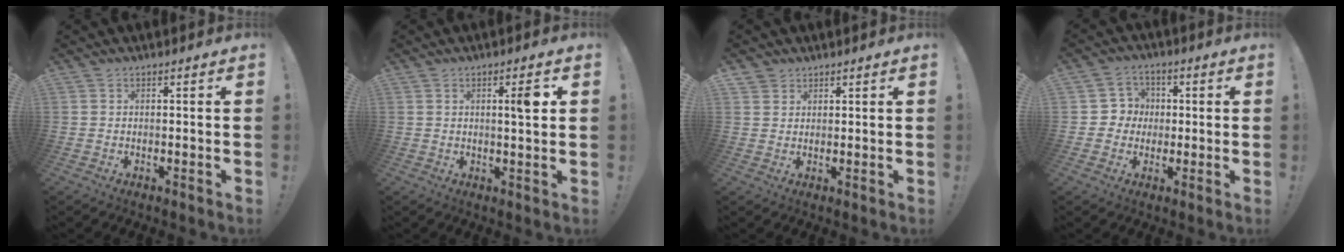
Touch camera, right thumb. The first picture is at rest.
{"total": 5.0, "force": [1.4, 0.8, 4.7], "torque": [-0.064, -0.008, 0.012]}
{"total": 2.5, "force": [1.8, 1.8, -0.1], "torque": [0.005, -0.012, 0.033]}
{"total": 6.6, "force": [-0.5, 6.5, 1.1], "torque": [-0.013, 0.012, -0.006]}